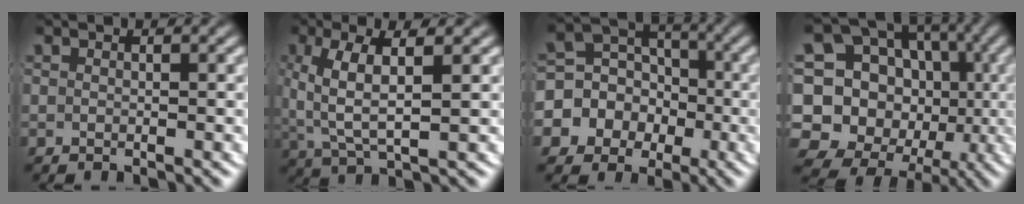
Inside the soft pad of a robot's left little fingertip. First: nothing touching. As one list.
[{"total": 4.3, "force": [0.8, 1.5, 3.9], "torque": [-0.088, -0.004, 0.024]}, {"total": 12.0, "force": [-1.8, 10.9, 4.5], "torque": [-0.117, -0.028, -0.037]}, {"total": 20.3, "force": [-2.3, 18.1, 8.9], "torque": [-0.217, -0.072, -0.036]}]